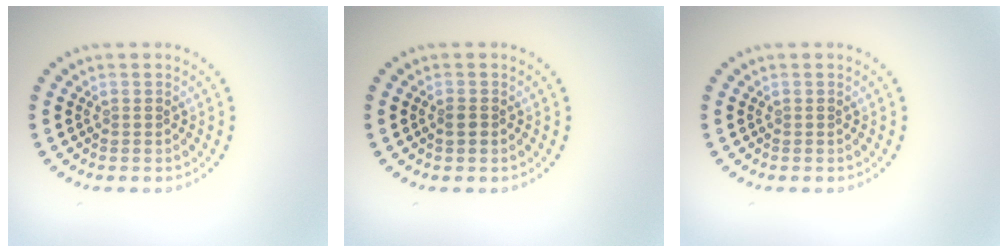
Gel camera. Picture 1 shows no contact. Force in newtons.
{"total": 0.9, "press": 0.8, "slide": 0.4}
{"total": 0.0}